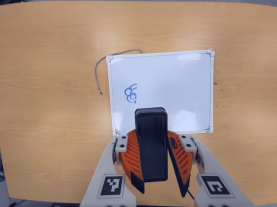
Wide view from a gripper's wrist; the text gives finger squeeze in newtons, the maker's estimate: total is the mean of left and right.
{"total": 9.1, "left": 9.5, "right": 8.6}